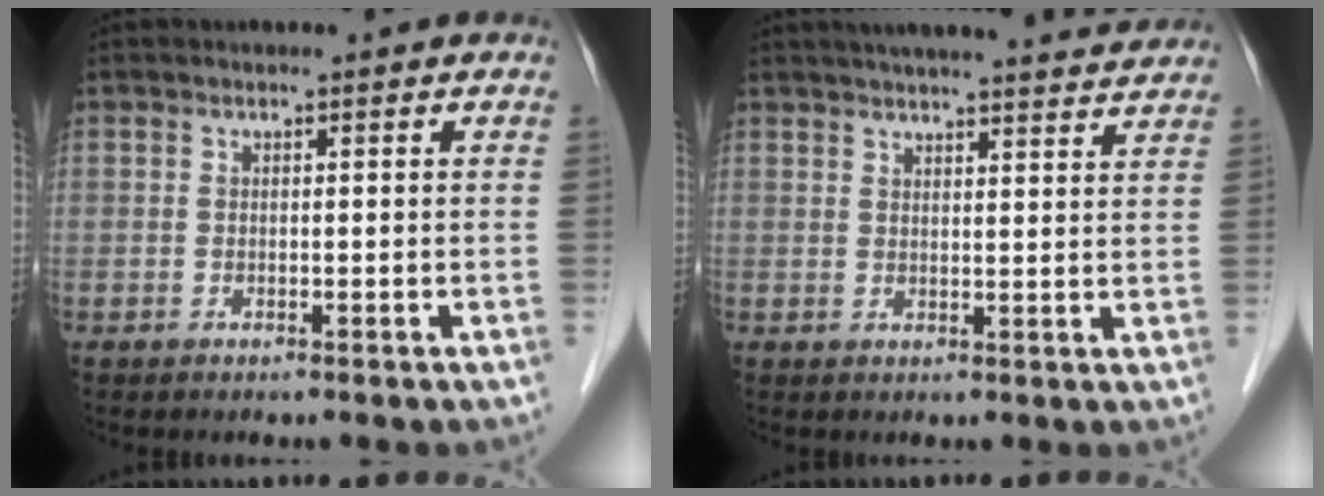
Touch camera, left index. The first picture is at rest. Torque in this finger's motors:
{"motor_torque": [-0.25, -0.63, 0.40, 0.10]}